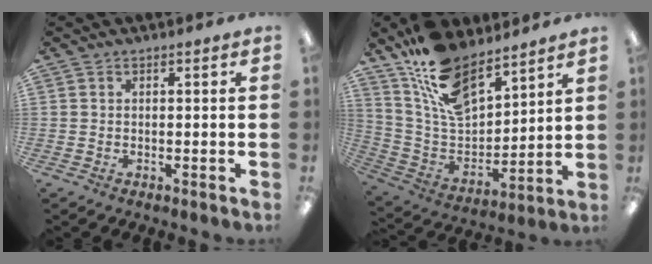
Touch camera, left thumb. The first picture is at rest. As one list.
[{"total": 16.3, "force": [12.2, 7.1, 8.3], "torque": [-0.175, -0.063, 0.226]}]